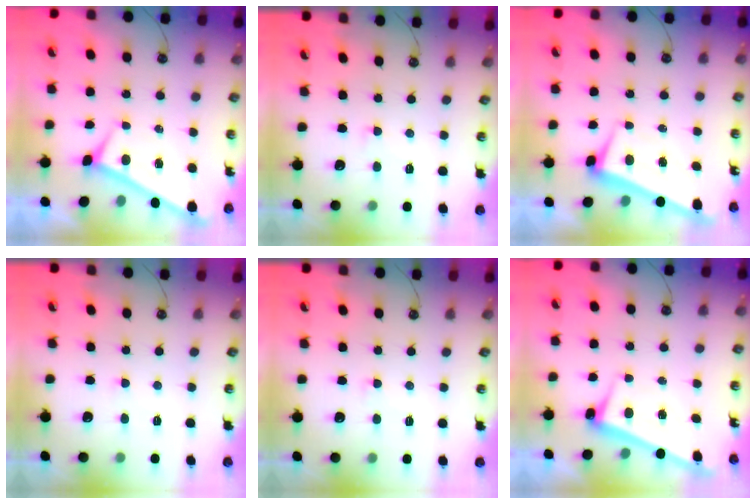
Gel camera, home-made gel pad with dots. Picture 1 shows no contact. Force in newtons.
{"total": 2.8, "press": 2.6, "slide": 1.2}
{"total": 1.8, "press": 0.8, "slide": 1.6}
{"total": 3.8, "press": 3.8, "slide": 0.4}
{"total": 2.6, "press": 2.5, "slide": 0.9}
{"total": 2.8, "press": 2.8, "slide": 0.4}